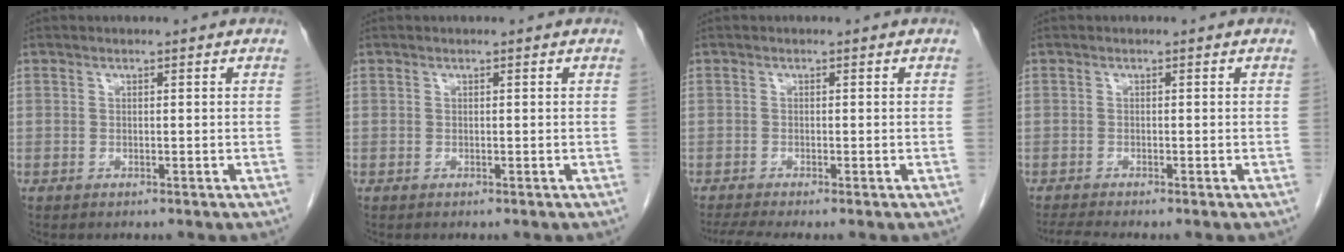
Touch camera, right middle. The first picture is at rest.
{"total": 0.0}
{"total": 3.0, "force": [-2.3, -0.2, 1.9], "torque": [-0.037, -0.010, -0.046]}
{"total": 2.1, "force": [-1.8, -0.6, 0.8], "torque": [-0.023, -0.010, -0.039]}